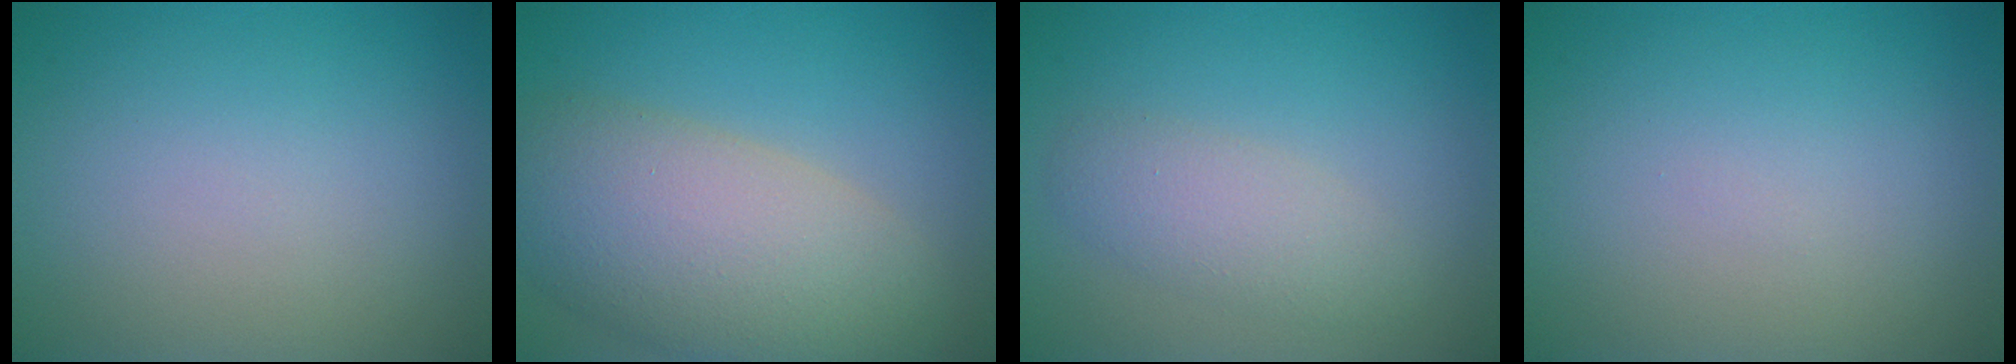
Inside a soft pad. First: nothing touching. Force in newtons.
{"total": 9.2, "press": 9.2, "slide": 0.6}
{"total": 2.8, "press": 2.7, "slide": 0.3}
{"total": 0.0}